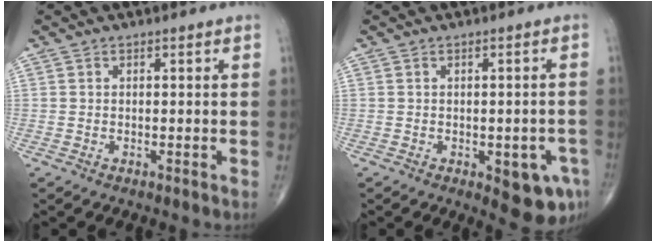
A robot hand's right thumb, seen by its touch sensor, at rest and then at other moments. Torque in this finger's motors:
{"motor_torque": [1.21, 1.27, 0.78, -0.56, 0.16]}